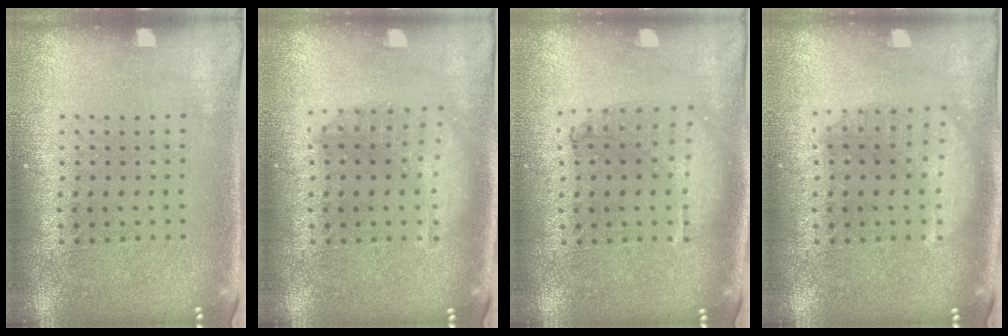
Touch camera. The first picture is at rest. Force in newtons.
{"total": 1.3, "press": 1.3, "slide": 0.4}
{"total": 0.7, "press": 0.7, "slide": 0.2}
{"total": 1.4, "press": 1.4, "slide": 0.1}